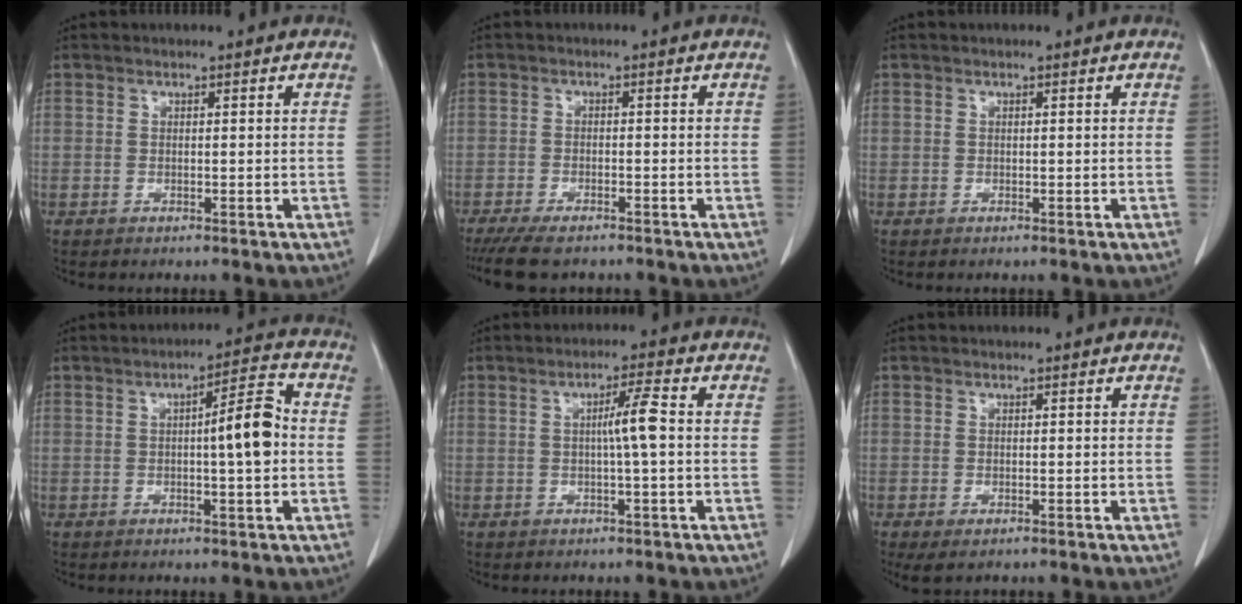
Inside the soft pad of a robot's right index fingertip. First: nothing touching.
{"total": 6.7, "force": [-5.6, 1.8, 3.2], "torque": [-0.048, -0.012, -0.088]}
{"total": 0.0}
{"total": 7.2, "force": [-0.1, 1.0, 7.1], "torque": [-0.101, 0.015, -0.005]}
{"total": 4.1, "force": [0.1, -0.1, 4.1], "torque": [-0.071, 0.007, 0.000]}
{"total": 2.3, "force": [-1.3, 1.0, 1.7], "torque": [-0.034, -0.007, -0.015]}